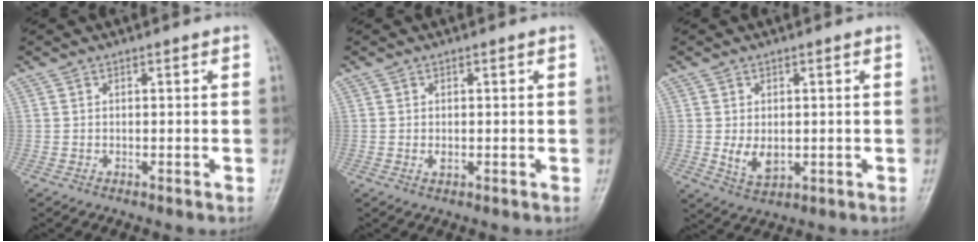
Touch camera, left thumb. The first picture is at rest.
{"total": 1.3, "force": [0.0, 0.8, 1.1], "torque": [-0.015, -0.002, 0.001]}
{"total": 4.8, "force": [-0.2, 3.2, 3.6], "torque": [-0.055, -0.011, 0.007]}